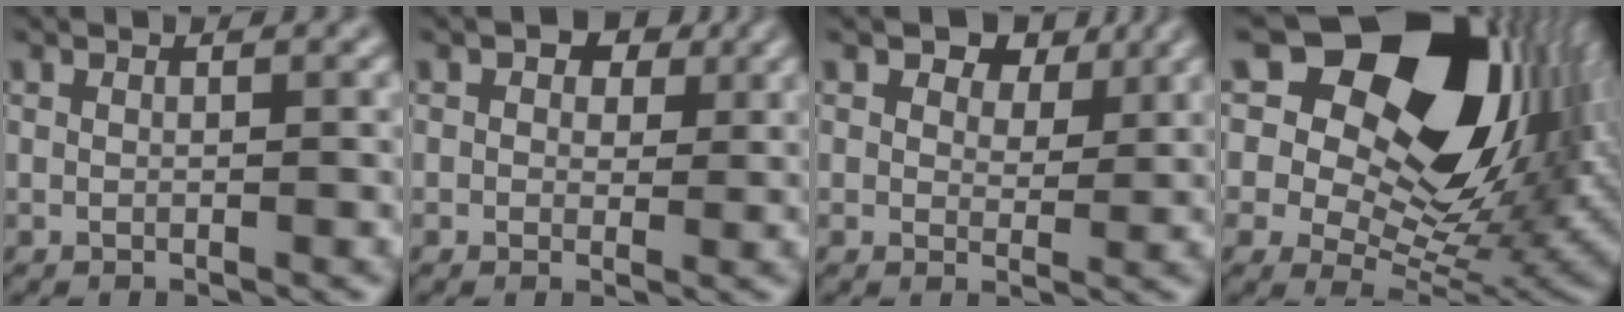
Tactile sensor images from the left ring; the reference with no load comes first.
{"total": 5.2, "force": [2.9, 3.3, 2.7], "torque": [-0.040, 0.026, 0.020]}
{"total": 4.5, "force": [3.2, 2.4, 2.0], "torque": [-0.031, 0.011, 0.028]}
{"total": 18.0, "force": [7.9, 11.4, 11.4], "torque": [-0.202, 0.045, 0.138]}